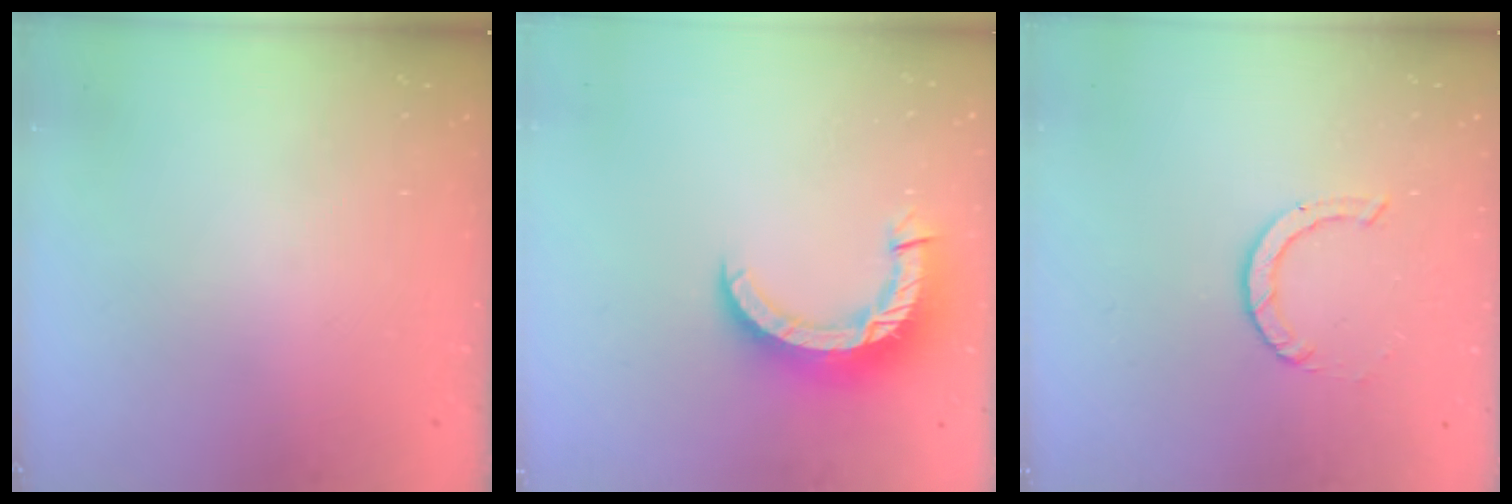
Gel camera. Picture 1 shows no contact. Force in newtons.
{"total": 11.4, "press": 11.3, "slide": 1.1}
{"total": 2.0, "press": 2.0, "slide": 0.2}